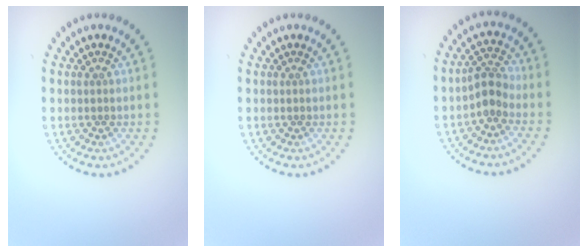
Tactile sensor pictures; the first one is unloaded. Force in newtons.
{"total": 0.0}
{"total": 2.3, "press": 2.0, "slide": 1.1}